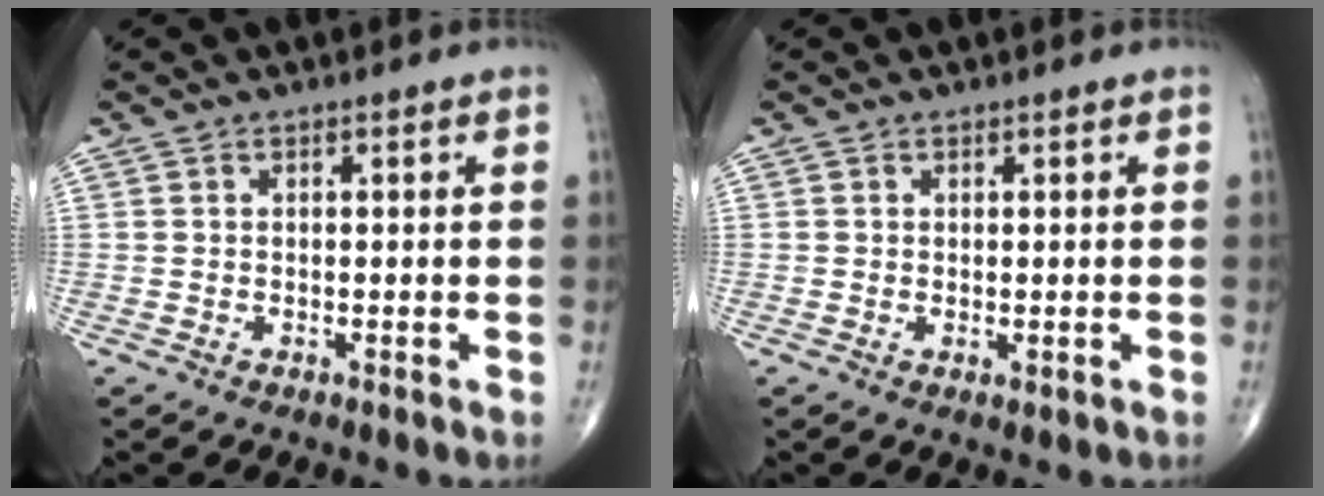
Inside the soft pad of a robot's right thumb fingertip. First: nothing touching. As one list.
[{"total": 1.0, "force": [-0.1, 0.4, 0.9], "torque": [-0.017, -0.005, 0.001]}]